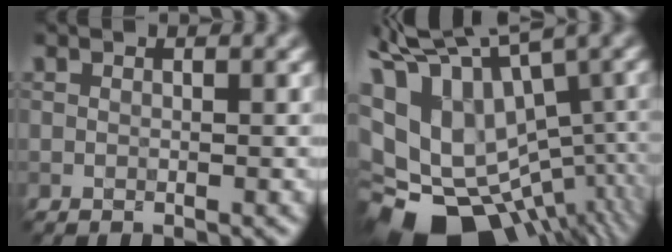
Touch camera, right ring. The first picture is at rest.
{"total": 13.7, "force": [-2.7, 9.0, 10.0], "torque": [-0.169, 0.003, 0.004]}